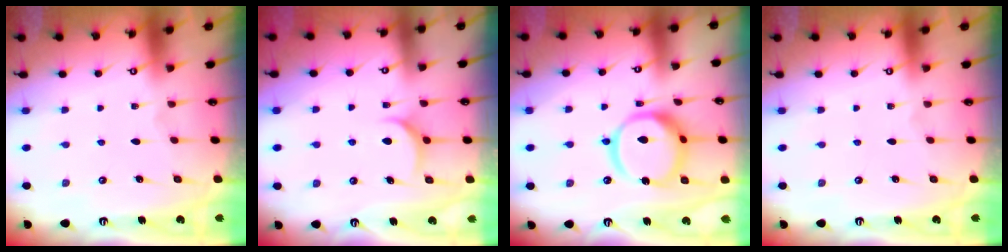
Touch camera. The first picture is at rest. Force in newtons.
{"total": 6.7, "press": 6.7, "slide": 0.4}
{"total": 16.1, "press": 16.0, "slide": 1.9}
{"total": 0.0}